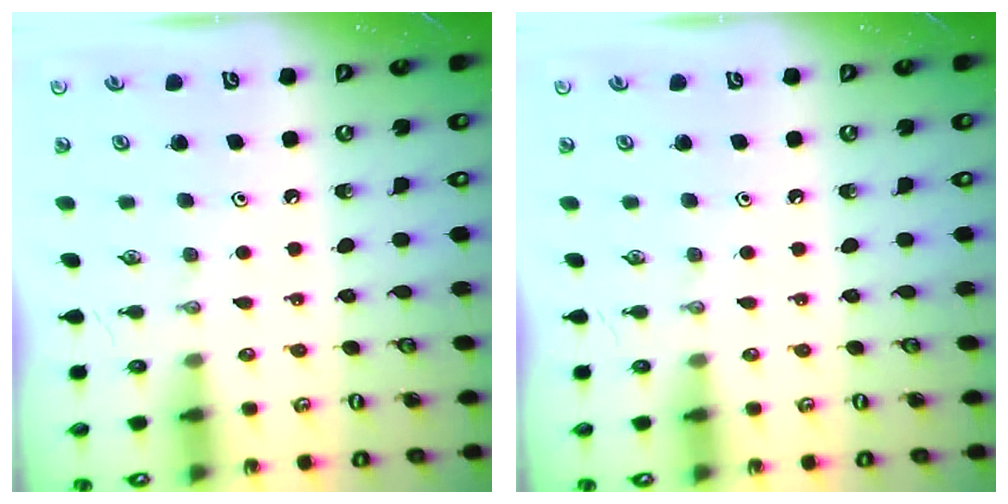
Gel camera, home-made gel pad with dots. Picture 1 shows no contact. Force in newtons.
{"total": 0.0}